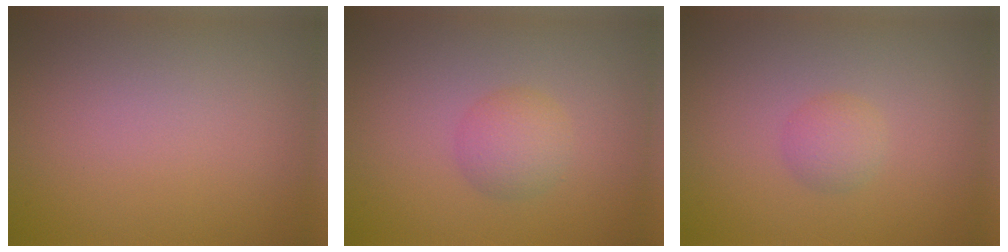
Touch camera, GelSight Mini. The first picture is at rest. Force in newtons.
{"total": 2.3, "press": 2.3, "slide": 0.1}
{"total": 1.5, "press": 1.5, "slide": 0.1}